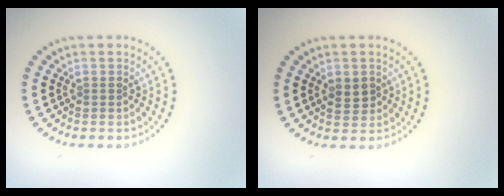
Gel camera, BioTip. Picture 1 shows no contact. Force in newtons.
{"total": 2.0, "press": 2.0, "slide": 0.2}